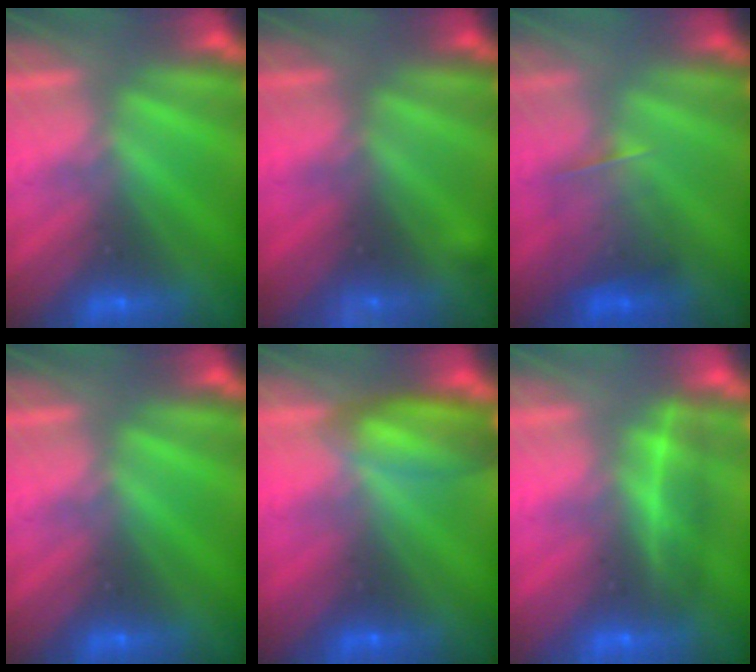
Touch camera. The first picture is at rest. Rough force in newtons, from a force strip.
{"total": 2.4}
{"total": 2.3}
{"total": 0.0}
{"total": 7.4}
{"total": 2.0}